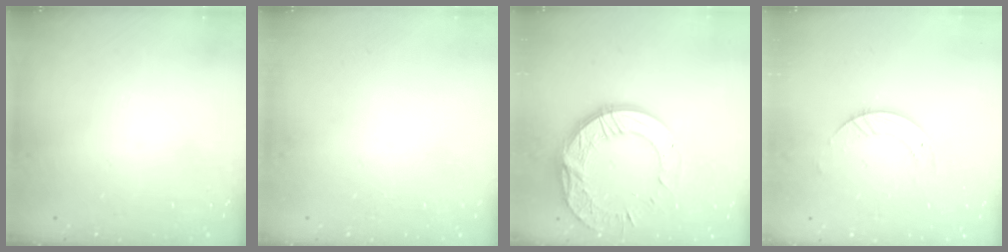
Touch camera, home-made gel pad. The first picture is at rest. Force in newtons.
{"total": 0.0}
{"total": 15.9, "press": 15.8, "slide": 1.4}
{"total": 3.9, "press": 3.9, "slide": 0.1}